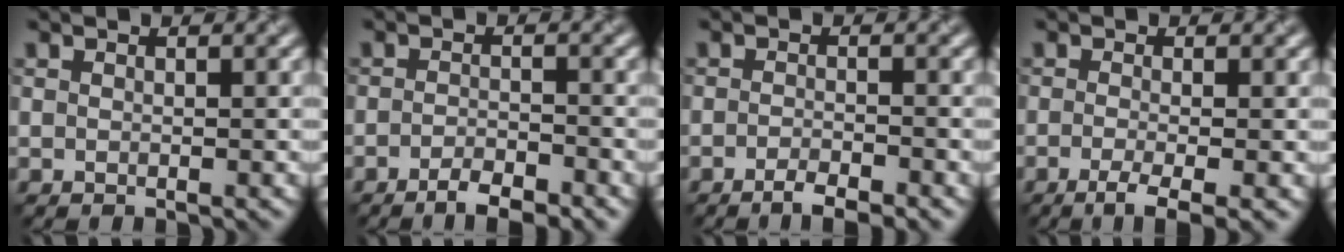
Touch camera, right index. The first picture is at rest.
{"total": 2.8, "force": [-2.0, 0.7, 1.8], "torque": [-0.032, 0.001, -0.038]}
{"total": 2.5, "force": [-1.7, 0.5, 1.7], "torque": [-0.027, -0.002, -0.034]}
{"total": 3.2, "force": [-1.4, 0.8, 2.8], "torque": [-0.045, -0.008, -0.032]}